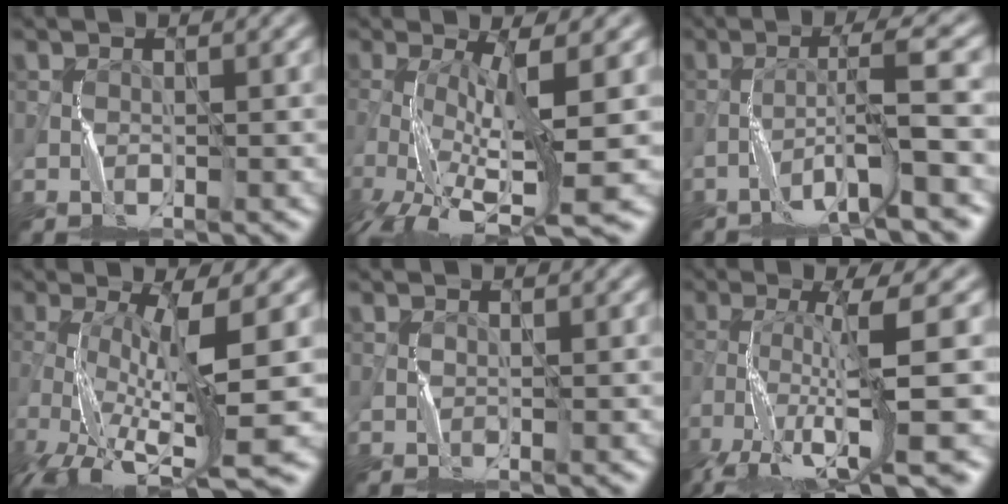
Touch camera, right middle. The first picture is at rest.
{"total": 7.7, "force": [-1.8, 1.8, 7.3], "torque": [-0.152, -0.009, -0.035]}
{"total": 5.7, "force": [-3.1, -0.2, 4.8], "torque": [-0.082, 0.016, -0.058]}
{"total": 8.7, "force": [-2.0, 2.0, 8.2], "torque": [-0.168, -0.010, -0.037]}
{"total": 0.0}
{"total": 9.7, "force": [-4.8, 1.7, 8.3], "torque": [-0.154, 0.001, -0.083]}